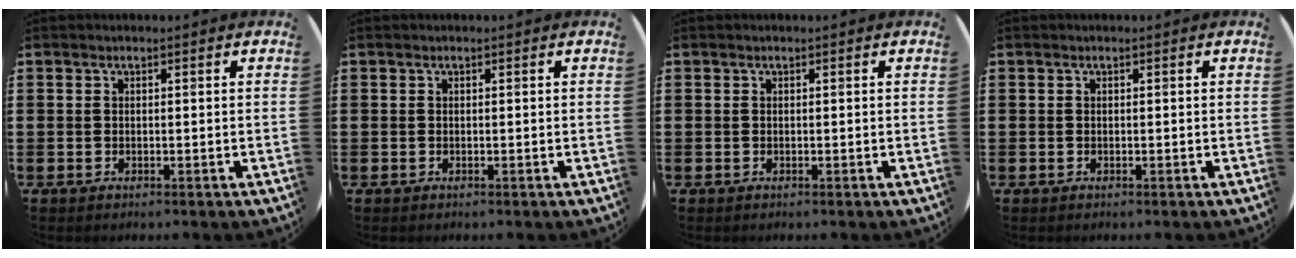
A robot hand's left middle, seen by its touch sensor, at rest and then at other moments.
{"total": 0.0}
{"total": 0.0}
{"total": 0.0}